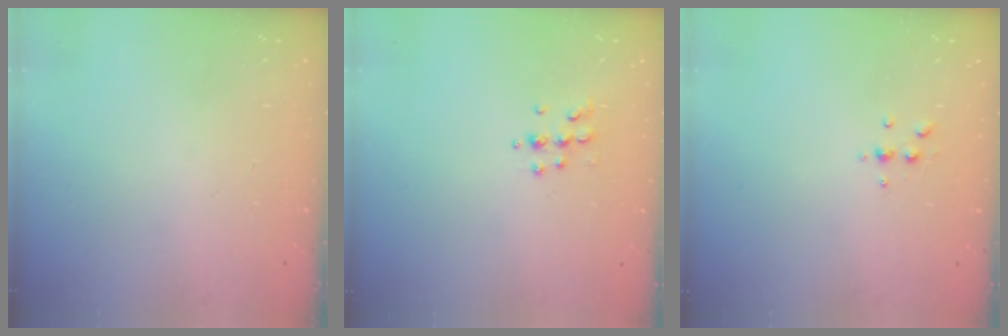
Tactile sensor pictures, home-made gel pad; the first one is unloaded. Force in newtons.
{"total": 4.8, "press": 4.7, "slide": 0.5}
{"total": 3.9, "press": 3.9, "slide": 0.6}